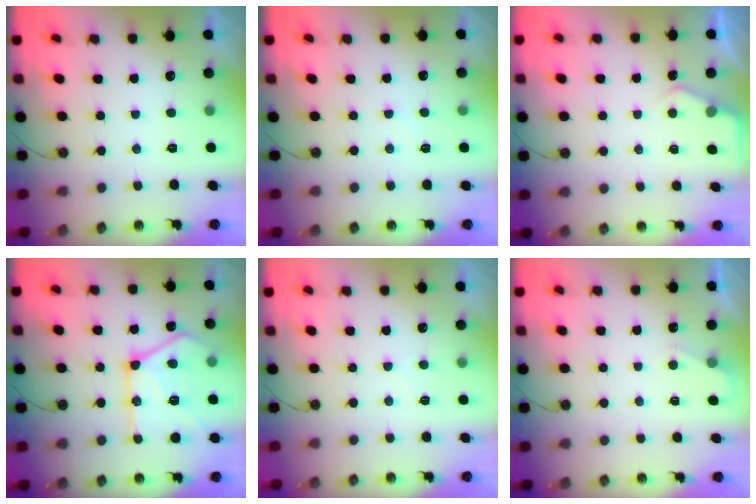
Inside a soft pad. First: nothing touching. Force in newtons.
{"total": 2.2, "press": 2.2, "slide": 0.4}
{"total": 3.8, "press": 3.8, "slide": 0.6}
{"total": 20.3, "press": 20.2, "slide": 1.9}
{"total": 5.9, "press": 5.9, "slide": 0.6}
{"total": 2.4, "press": 2.4, "slide": 0.4}